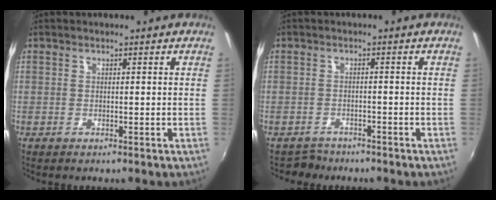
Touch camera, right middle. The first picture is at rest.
{"total": 2.8, "force": [-2.4, 1.5, -0.2], "torque": [-0.005, 0.003, -0.042]}